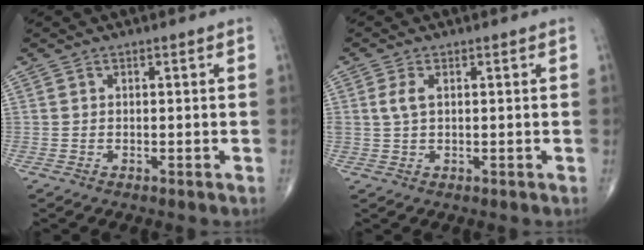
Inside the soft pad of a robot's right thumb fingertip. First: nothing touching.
{"total": 2.8, "force": [0.6, 1.4, 2.3], "torque": [-0.057, 0.006, 0.013]}